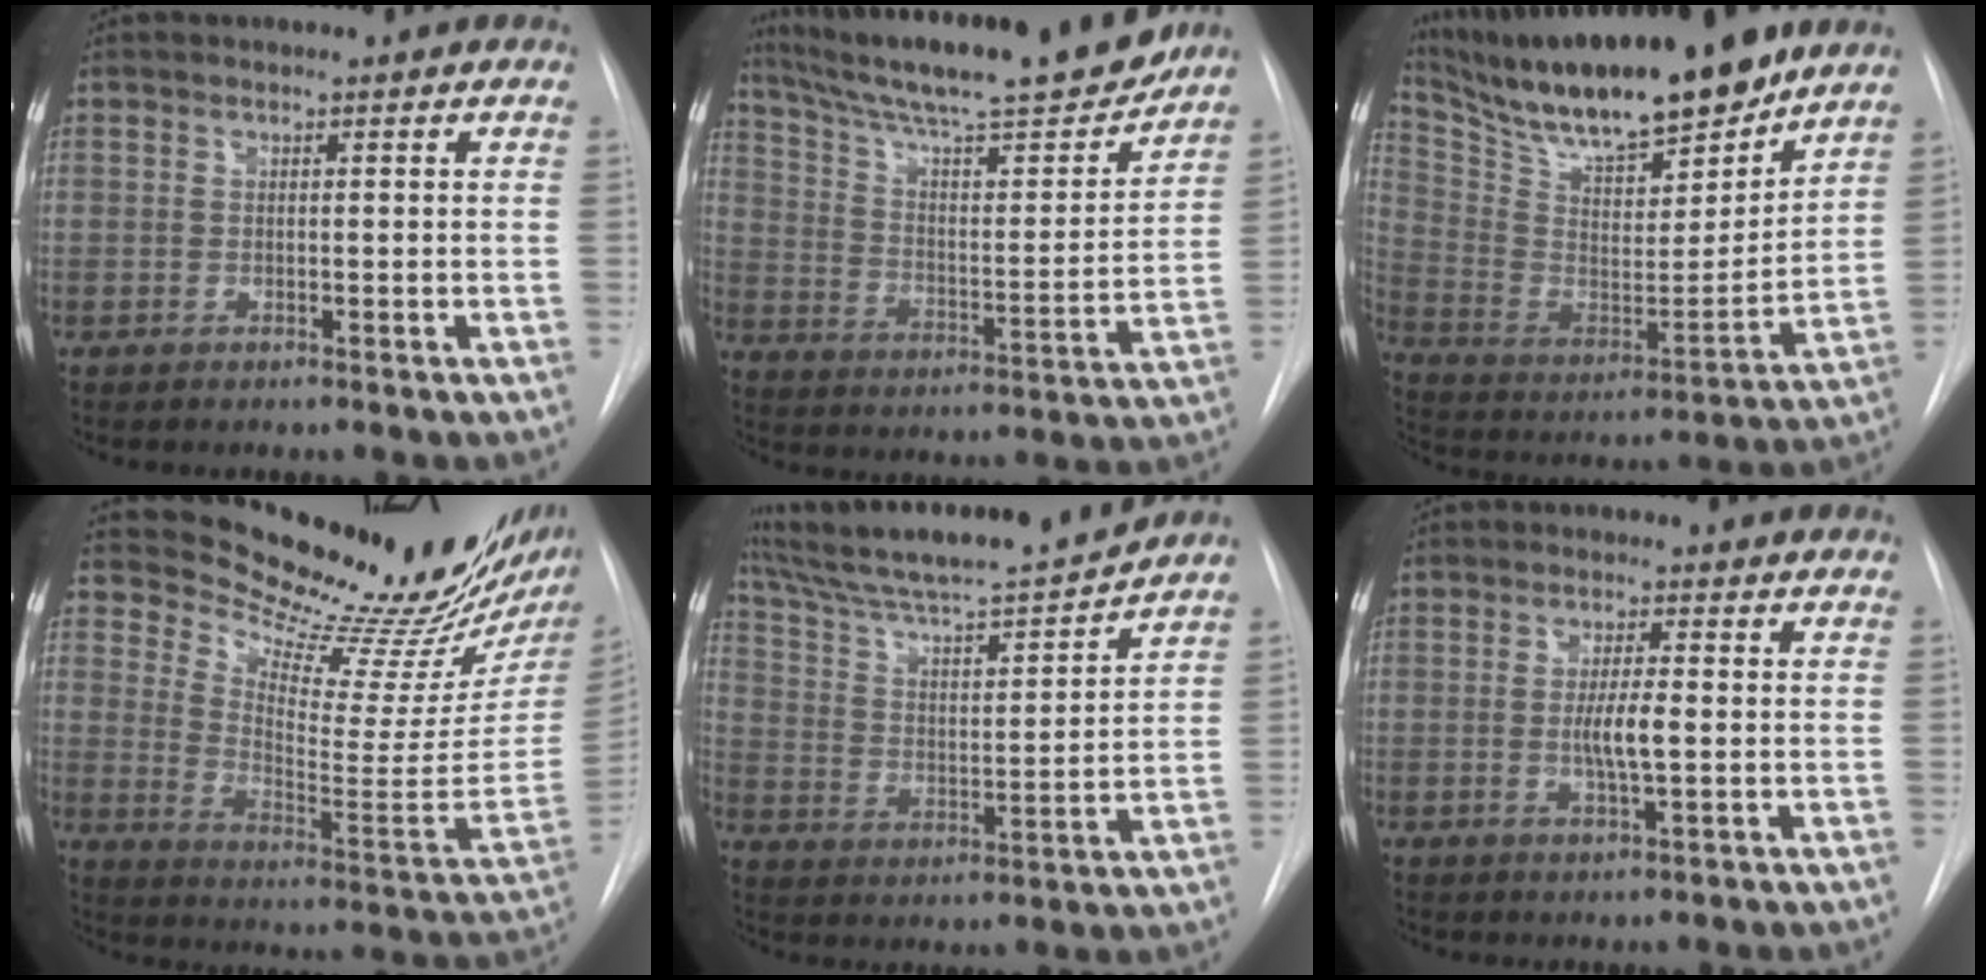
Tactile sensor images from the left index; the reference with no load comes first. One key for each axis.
{"total": 22.9, "fx": 20.1, "fy": 1.9, "fz": 10.8, "tx": -0.185, "ty": -0.020, "tz": 0.303}
{"total": 24.2, "fx": 20.2, "fy": 4.2, "fz": 12.6, "tx": -0.232, "ty": -0.014, "tz": 0.332}
{"total": 23.1, "fx": 21.0, "fy": 1.3, "fz": 9.6, "tx": -0.147, "ty": -0.117, "tz": 0.285}
{"total": 19.0, "fx": 17.2, "fy": 0.2, "fz": 8.0, "tx": -0.140, "ty": -0.009, "tz": 0.279}
{"total": 4.3, "fx": -0.5, "fy": 0.5, "fz": 4.3, "tx": -0.081, "ty": -0.008, "tz": -0.008}